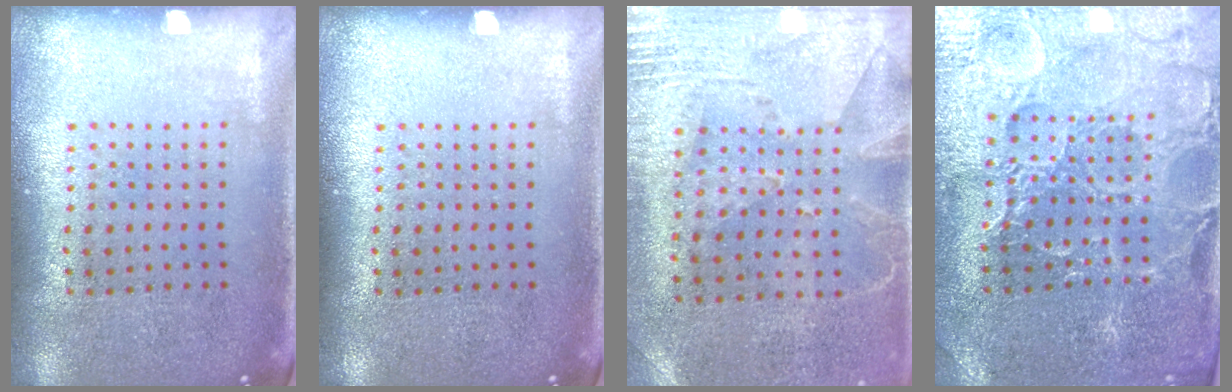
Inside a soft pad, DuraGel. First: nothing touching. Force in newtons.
{"total": 0.0}
{"total": 2.7, "press": 2.3, "slide": 1.5}
{"total": 3.3, "press": 3.3, "slide": 0.5}